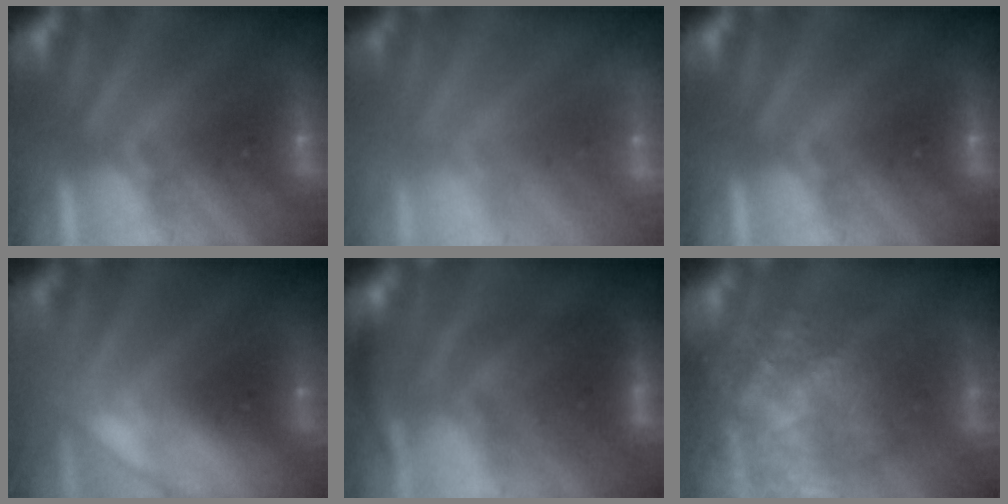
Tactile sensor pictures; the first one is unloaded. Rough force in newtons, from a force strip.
{"total": 2.4}
{"total": 0.0}
{"total": 3.0}
{"total": 2.6}
{"total": 11.6}